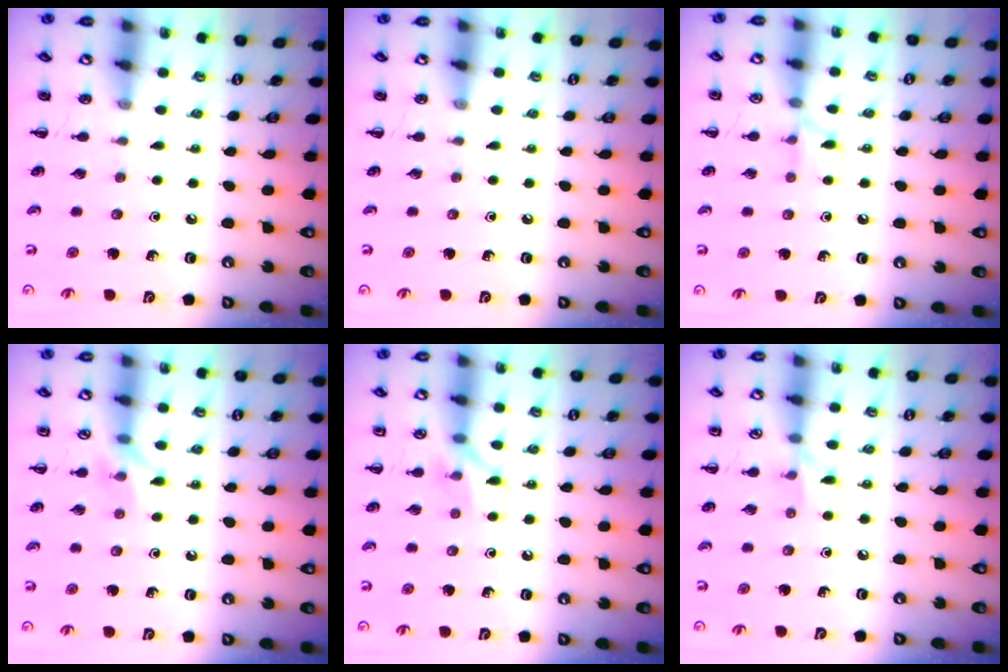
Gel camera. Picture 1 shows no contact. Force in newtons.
{"total": 0.0}
{"total": 5.3, "press": 5.2, "slide": 1.1}
{"total": 6.1, "press": 6.1, "slide": 0.4}
{"total": 7.0, "press": 6.9, "slide": 0.7}
{"total": 5.4, "press": 5.2, "slide": 1.6}